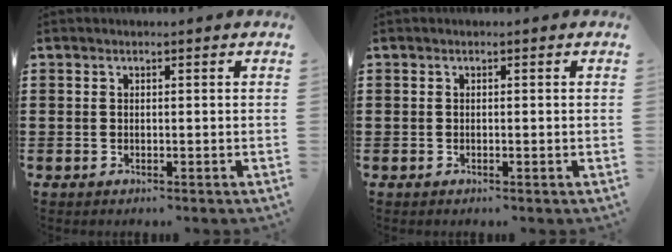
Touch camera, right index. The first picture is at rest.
{"total": 0.0}